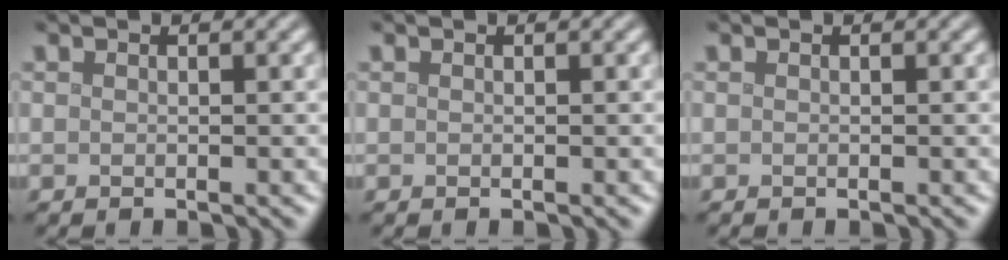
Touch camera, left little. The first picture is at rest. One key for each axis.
{"total": 0.0}
{"total": 0.0}